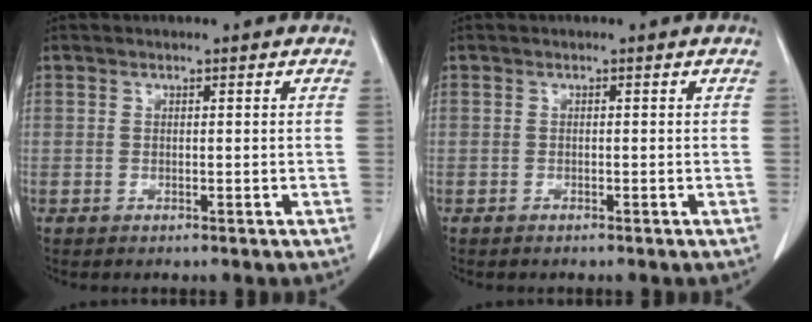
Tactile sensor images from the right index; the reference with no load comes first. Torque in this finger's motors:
{"motor_torque": [-0.03, 0.02, 0.01, 0.02]}